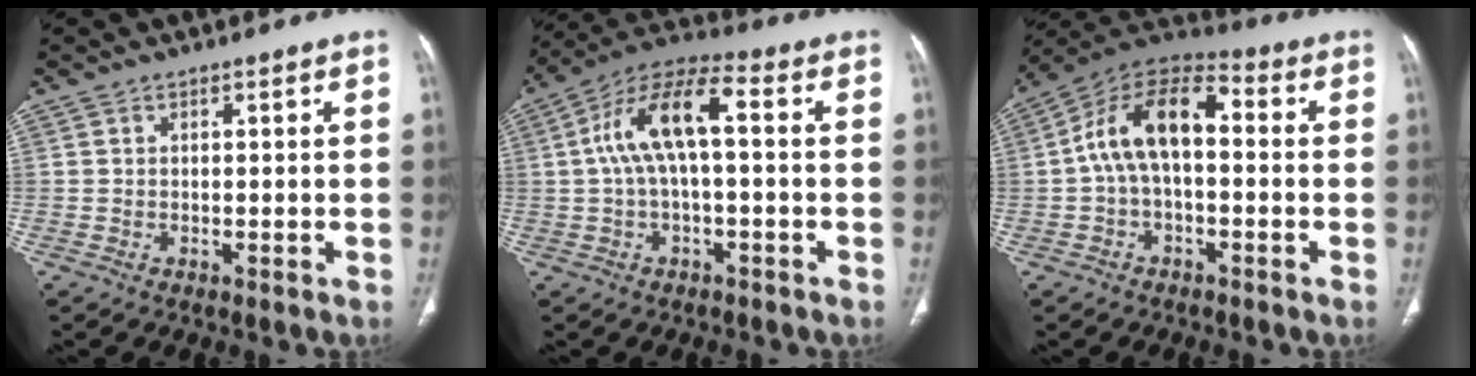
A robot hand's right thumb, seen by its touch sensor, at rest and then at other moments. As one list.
[{"total": 11.7, "force": [0.9, 4.6, 10.7], "torque": [-0.214, 0.041, 0.010]}, {"total": 13.1, "force": [0.2, 7.2, 10.9], "torque": [-0.182, 0.044, -0.011]}]